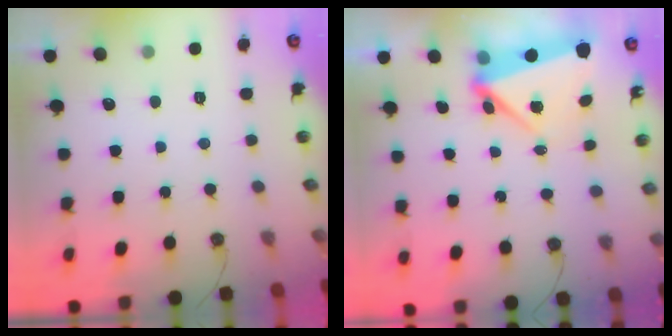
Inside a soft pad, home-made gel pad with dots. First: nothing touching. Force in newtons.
{"total": 5.4, "press": 5.0, "slide": 1.9}